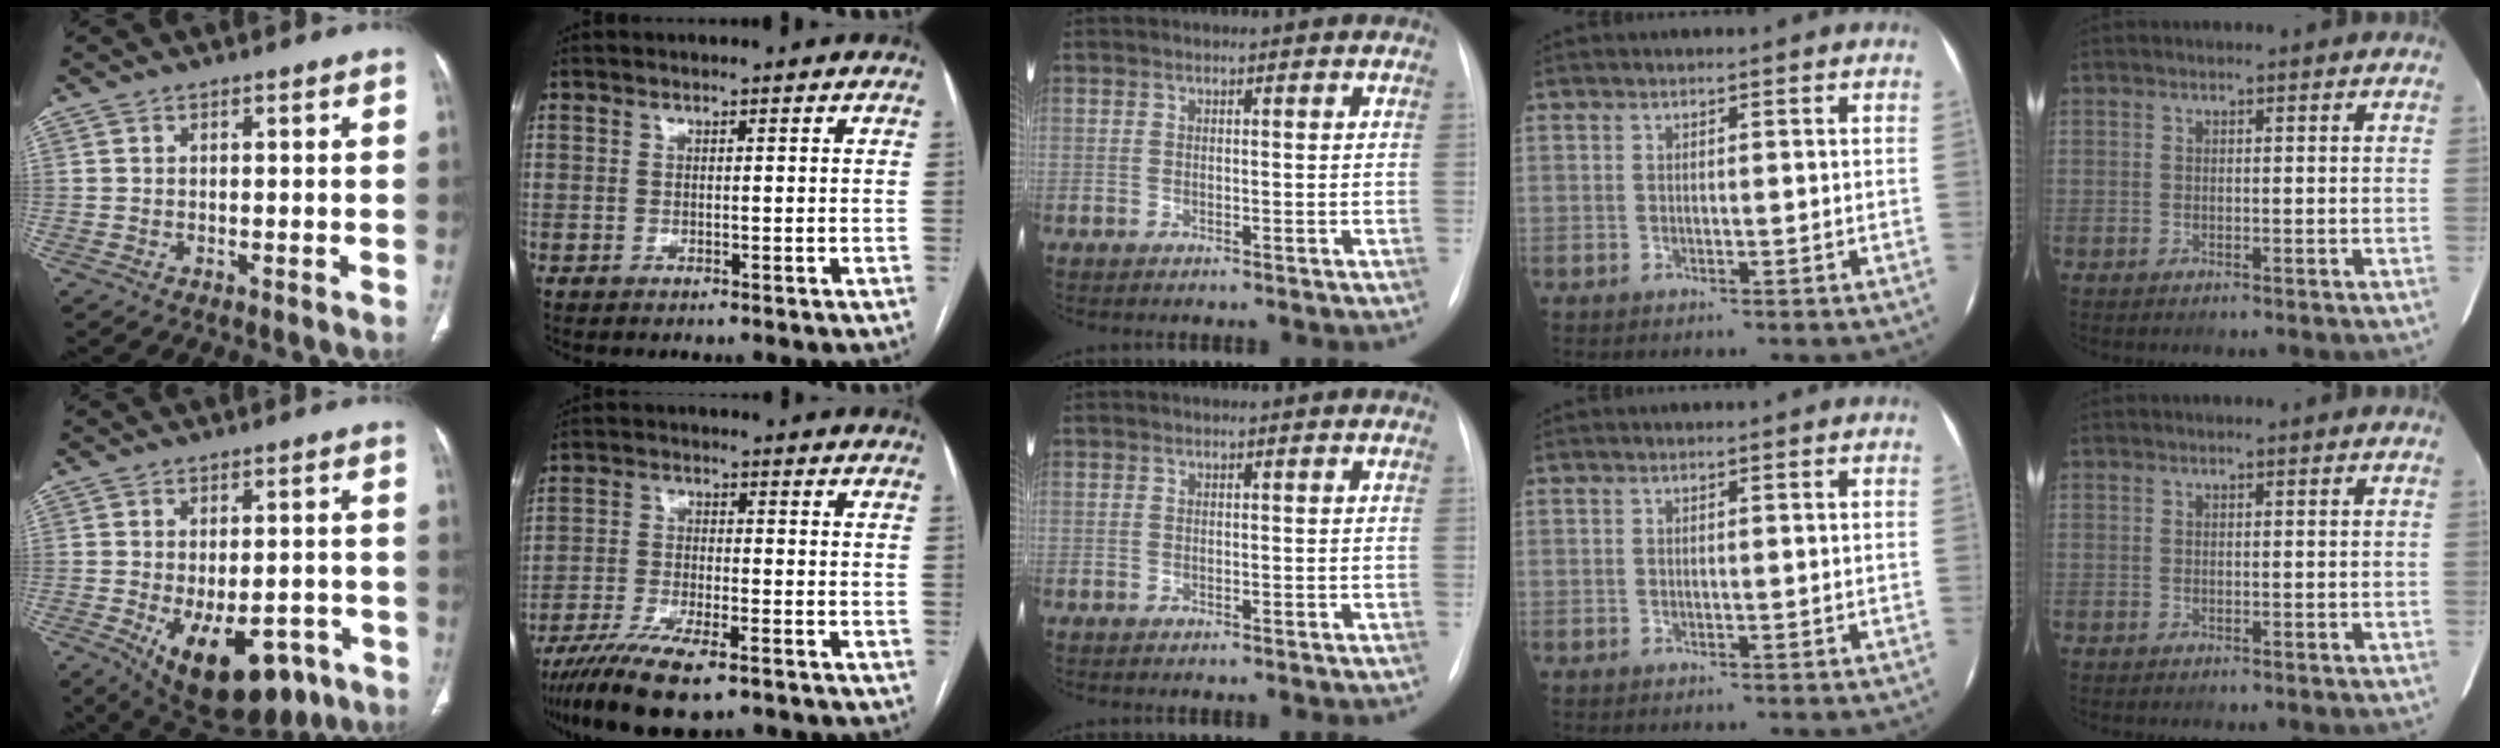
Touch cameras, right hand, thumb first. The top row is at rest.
{"thumb": {"total": 17.5, "force": [-8.3, 9.0, 12.5], "torque": [-0.162, 0.011, -0.101]}, "index": {"total": 11.7, "force": [-8.3, 2.7, 7.8], "torque": [-0.134, -0.025, -0.139]}}